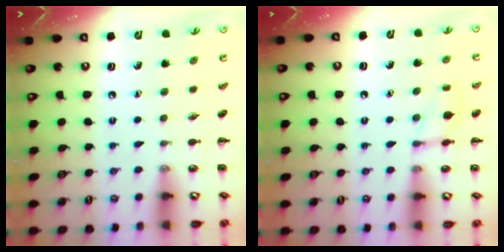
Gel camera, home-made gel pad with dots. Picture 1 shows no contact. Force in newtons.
{"total": 9.6, "press": 9.5, "slide": 1.5}